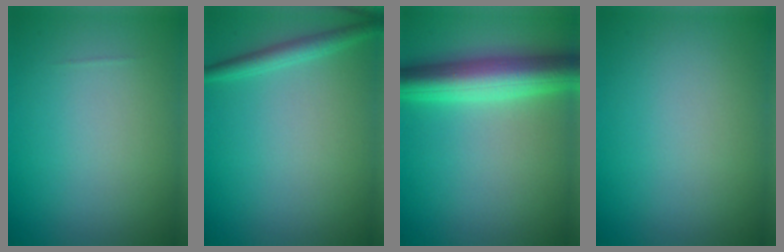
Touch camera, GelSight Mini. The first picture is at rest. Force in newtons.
{"total": 1.8, "press": 1.8, "slide": 0.1}
{"total": 6.8, "press": 6.8, "slide": 0.1}
{"total": 0.0}